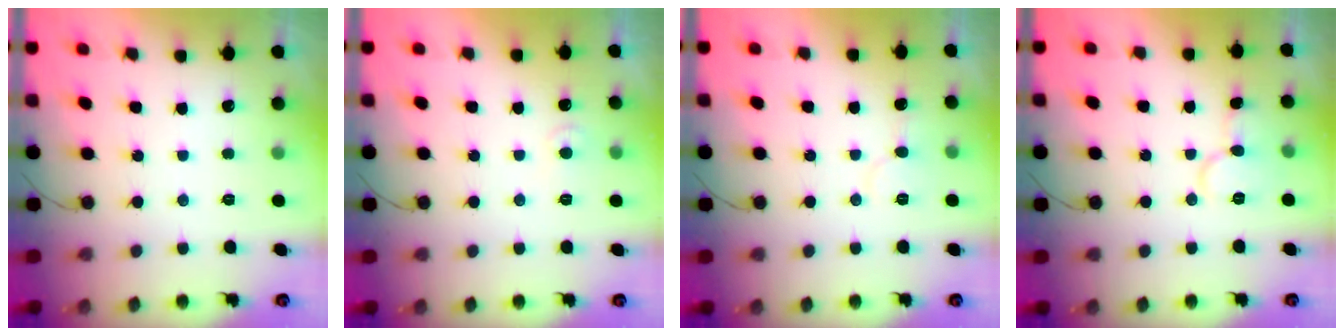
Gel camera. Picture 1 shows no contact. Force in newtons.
{"total": 3.6, "press": 3.6, "slide": 0.4}
{"total": 5.7, "press": 5.7, "slide": 0.4}
{"total": 8.6, "press": 8.5, "slide": 0.6}